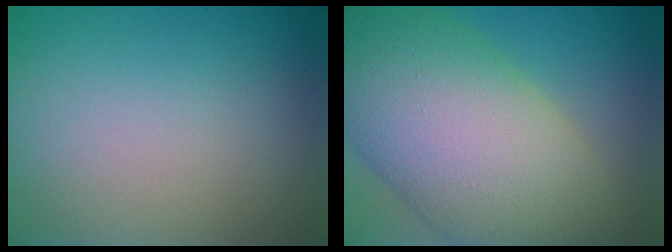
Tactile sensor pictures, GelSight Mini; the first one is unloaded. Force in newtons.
{"total": 14.5, "press": 14.5, "slide": 0.6}